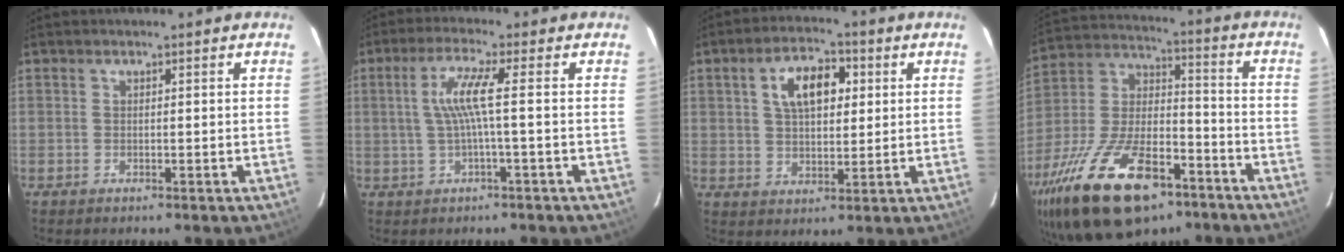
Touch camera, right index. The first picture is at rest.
{"total": 5.4, "force": [-0.2, -0.8, 5.4], "torque": [-0.112, 0.000, 0.003]}
{"total": 9.0, "force": [2.8, 5.0, 7.0], "torque": [-0.118, 0.027, 0.049]}
{"total": 26.8, "force": [-15.8, 12.3, 17.8], "torque": [-0.359, -0.014, -0.260]}